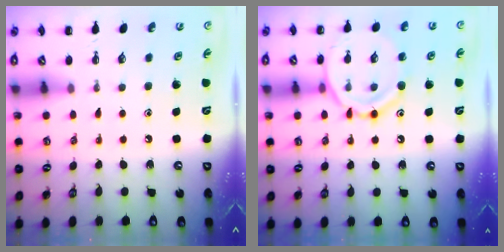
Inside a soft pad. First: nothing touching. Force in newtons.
{"total": 13.9, "press": 13.8, "slide": 1.2}